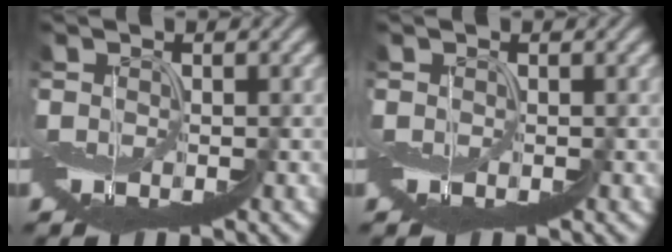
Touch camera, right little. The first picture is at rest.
{"total": 0.0}